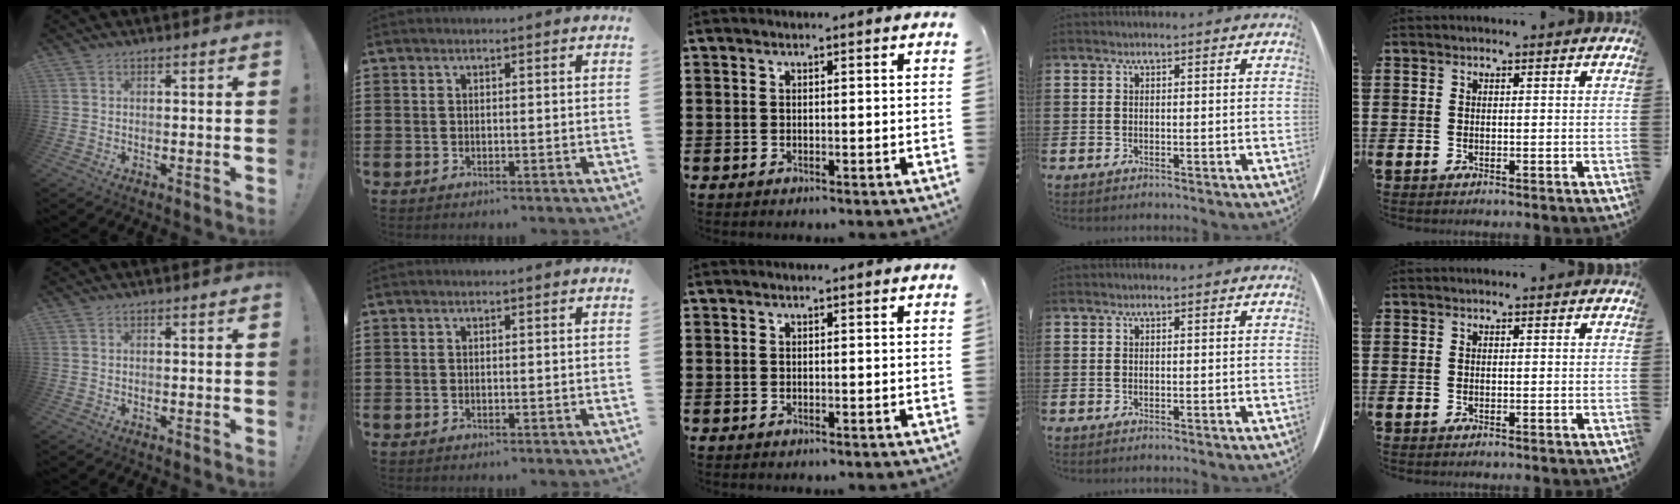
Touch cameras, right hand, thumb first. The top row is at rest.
{}